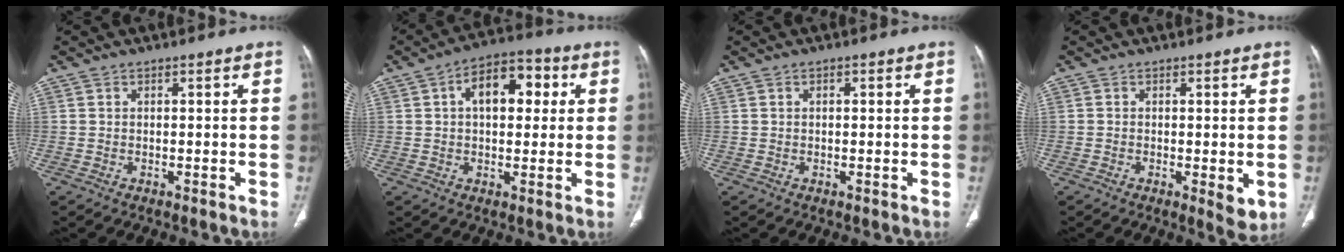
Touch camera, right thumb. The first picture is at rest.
{"total": 11.2, "force": [2.8, 6.5, 8.7], "torque": [-0.105, 0.021, 0.035]}
{"total": 0.8, "force": [0.2, 0.4, 0.6], "torque": [-0.013, 0.004, 0.004]}
{"total": 3.7, "force": [-0.7, 1.5, 3.3], "torque": [-0.043, -0.010, -0.008]}